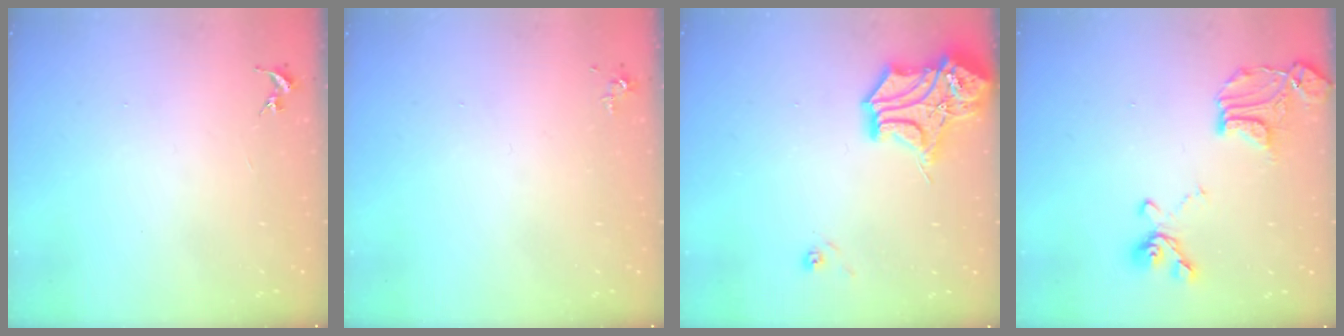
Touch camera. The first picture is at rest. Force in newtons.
{"total": 3.6, "press": 3.6, "slide": 0.5}
{"total": 18.0, "press": 17.8, "slide": 2.5}
{"total": 17.9, "press": 17.8, "slide": 1.9}